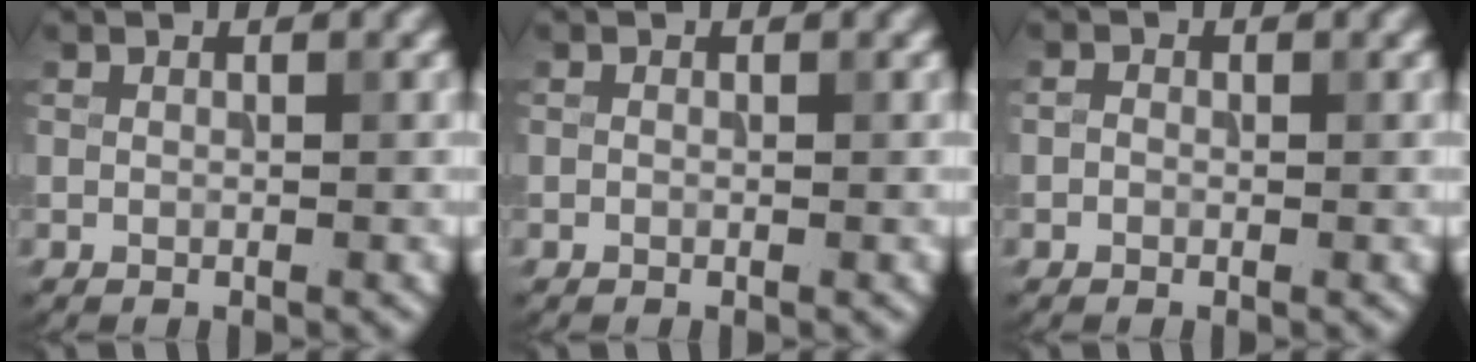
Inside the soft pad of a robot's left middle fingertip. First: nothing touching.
{"total": 0.0}
{"total": 0.7, "force": [-0.2, 0.6, 0.2], "torque": [-0.001, -0.002, -0.008]}